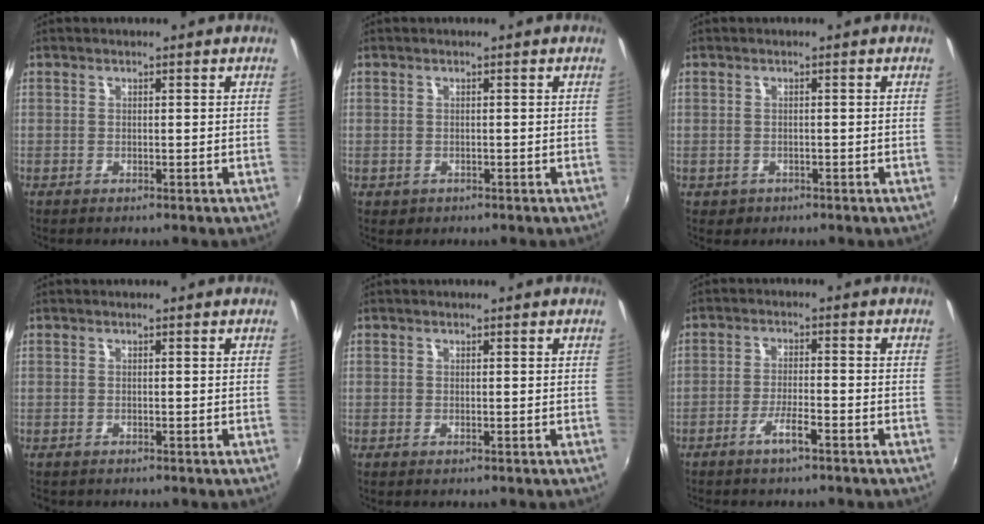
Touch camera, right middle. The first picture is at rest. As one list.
[{"total": 1.0, "force": [-0.3, 0.9, 0.3], "torque": [-0.006, -0.003, -0.003]}, {"total": 1.8, "force": [-0.7, 1.6, 0.5], "torque": [-0.015, -0.004, -0.006]}, {"total": 1.0, "force": [-0.8, 0.3, 0.5], "torque": [-0.010, -0.004, -0.011]}, {"total": 0.0}, {"total": 4.0, "force": [-2.9, 0.5, 2.7], "torque": [-0.066, -0.001, -0.052]}]